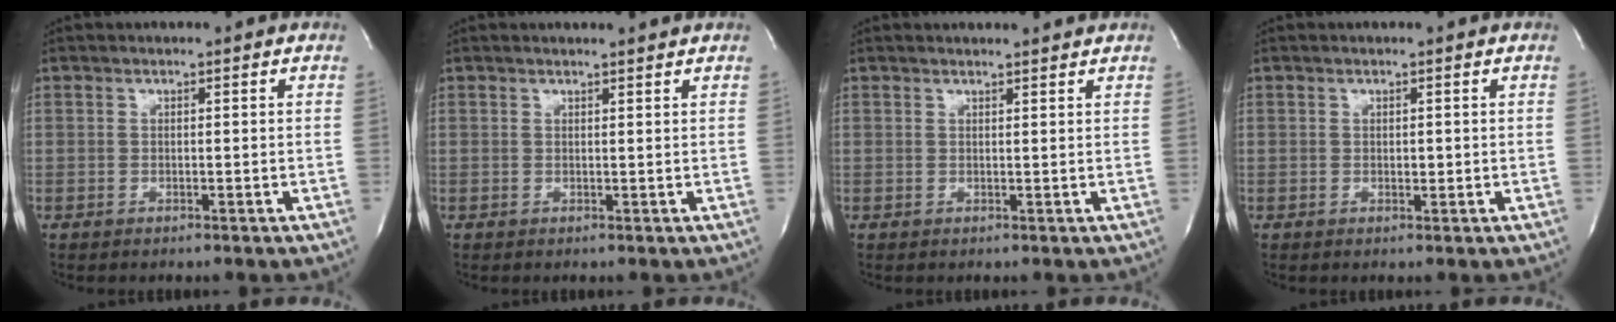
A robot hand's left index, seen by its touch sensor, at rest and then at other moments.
{"total": 1.4, "force": [1.4, -0.3, 0.1], "torque": [-0.009, -0.007, 0.015]}
{"total": 3.3, "force": [3.2, 0.2, 0.5], "torque": [-0.013, 0.002, 0.032]}
{"total": 0.6, "force": [-0.3, 0.4, 0.4], "torque": [-0.003, -0.003, -0.005]}